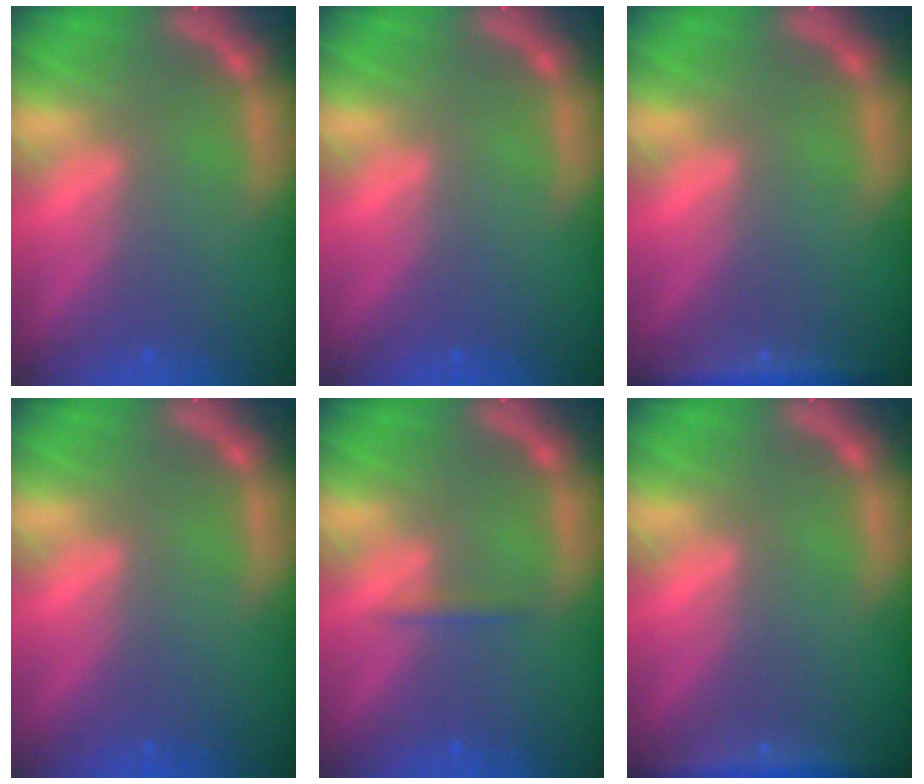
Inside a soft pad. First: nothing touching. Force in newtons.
{"total": 0.0}
{"total": 2.9}
{"total": 0.0}
{"total": 0.9}
{"total": 3.5}